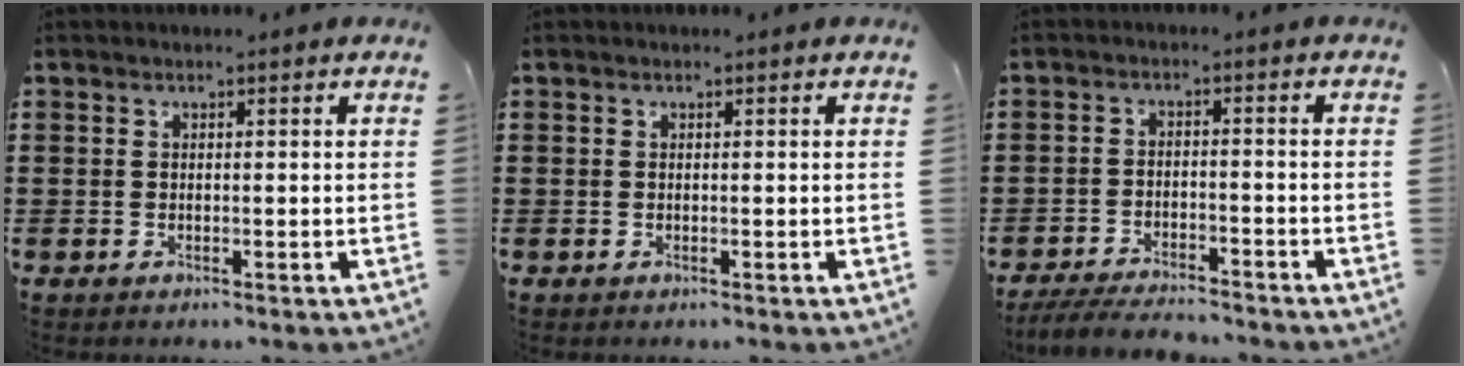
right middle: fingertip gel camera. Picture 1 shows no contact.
{"total": 0.0}
{"total": 4.5, "force": [-4.3, 0.5, 1.2], "torque": [-0.027, -0.002, -0.088]}